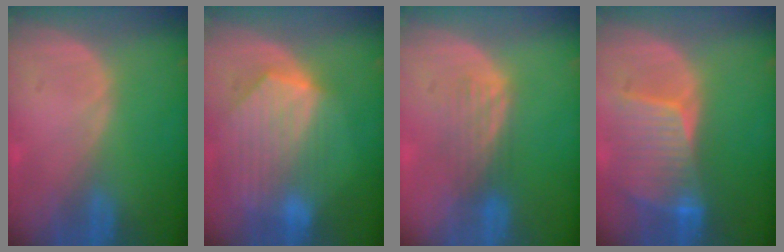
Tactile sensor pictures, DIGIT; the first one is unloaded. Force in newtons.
{"total": 9.8, "press": 8.6, "slide": 4.7}
{"total": 4.2, "press": 3.6, "slide": 2.2}
{"total": 8.4, "press": 7.6, "slide": 3.5}